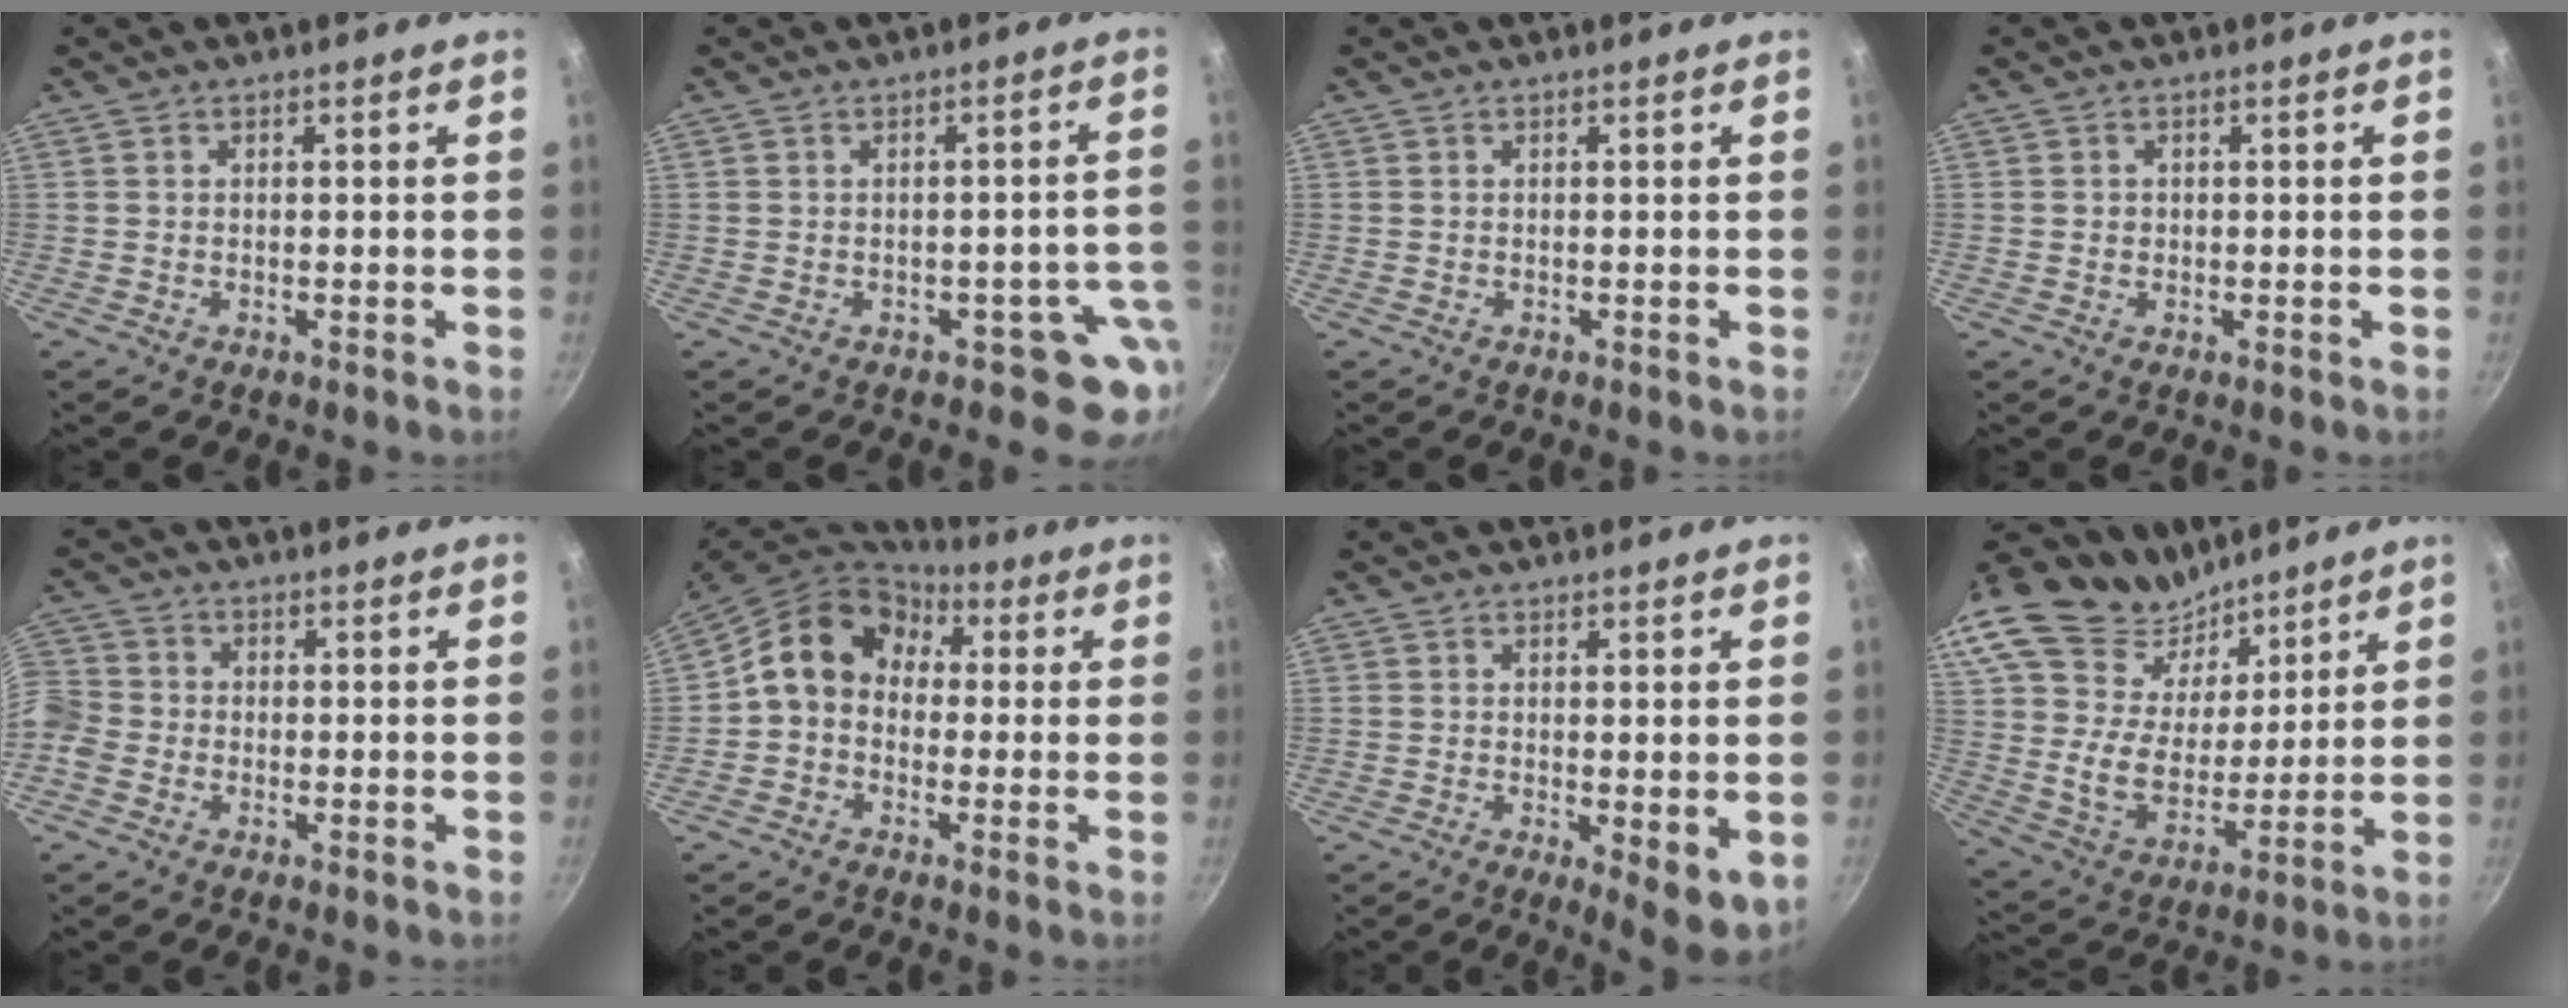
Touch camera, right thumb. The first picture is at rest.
{"total": 6.3, "force": [-2.4, 4.4, 3.9], "torque": [0.023, 0.030, -0.022]}
{"total": 0.0}
{"total": 1.0, "force": [0.0, 1.0, 0.3], "torque": [-0.001, 0.002, -0.001]}
{"total": 8.6, "force": [-2.8, 7.2, 3.7], "torque": [-0.085, 0.028, -0.076]}
{"total": 13.6, "force": [1.5, 11.0, 7.9], "torque": [-0.112, 0.039, -0.001]}
{"total": 6.4, "force": [-0.5, 2.3, 5.9], "torque": [-0.069, -0.015, -0.002]}
{"total": 28.2, "force": [20.2, 15.2, 12.5], "torque": [-0.224, -0.076, 0.366]}